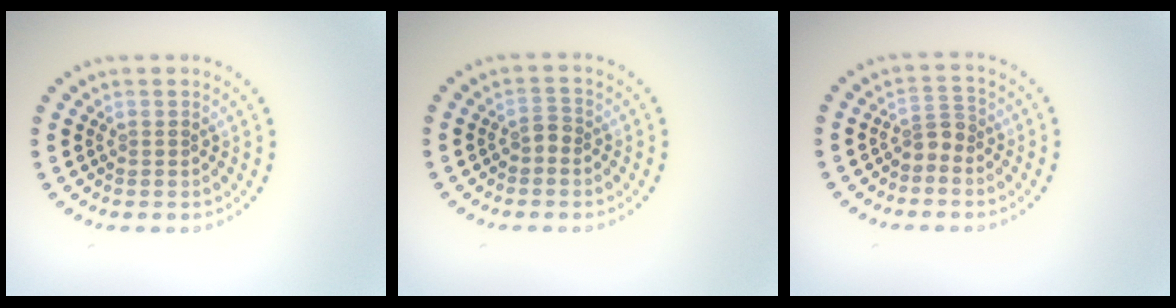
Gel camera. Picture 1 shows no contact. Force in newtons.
{"total": 0.9, "press": 0.8, "slide": 0.5}
{"total": 1.8, "press": 1.4, "slide": 1.2}